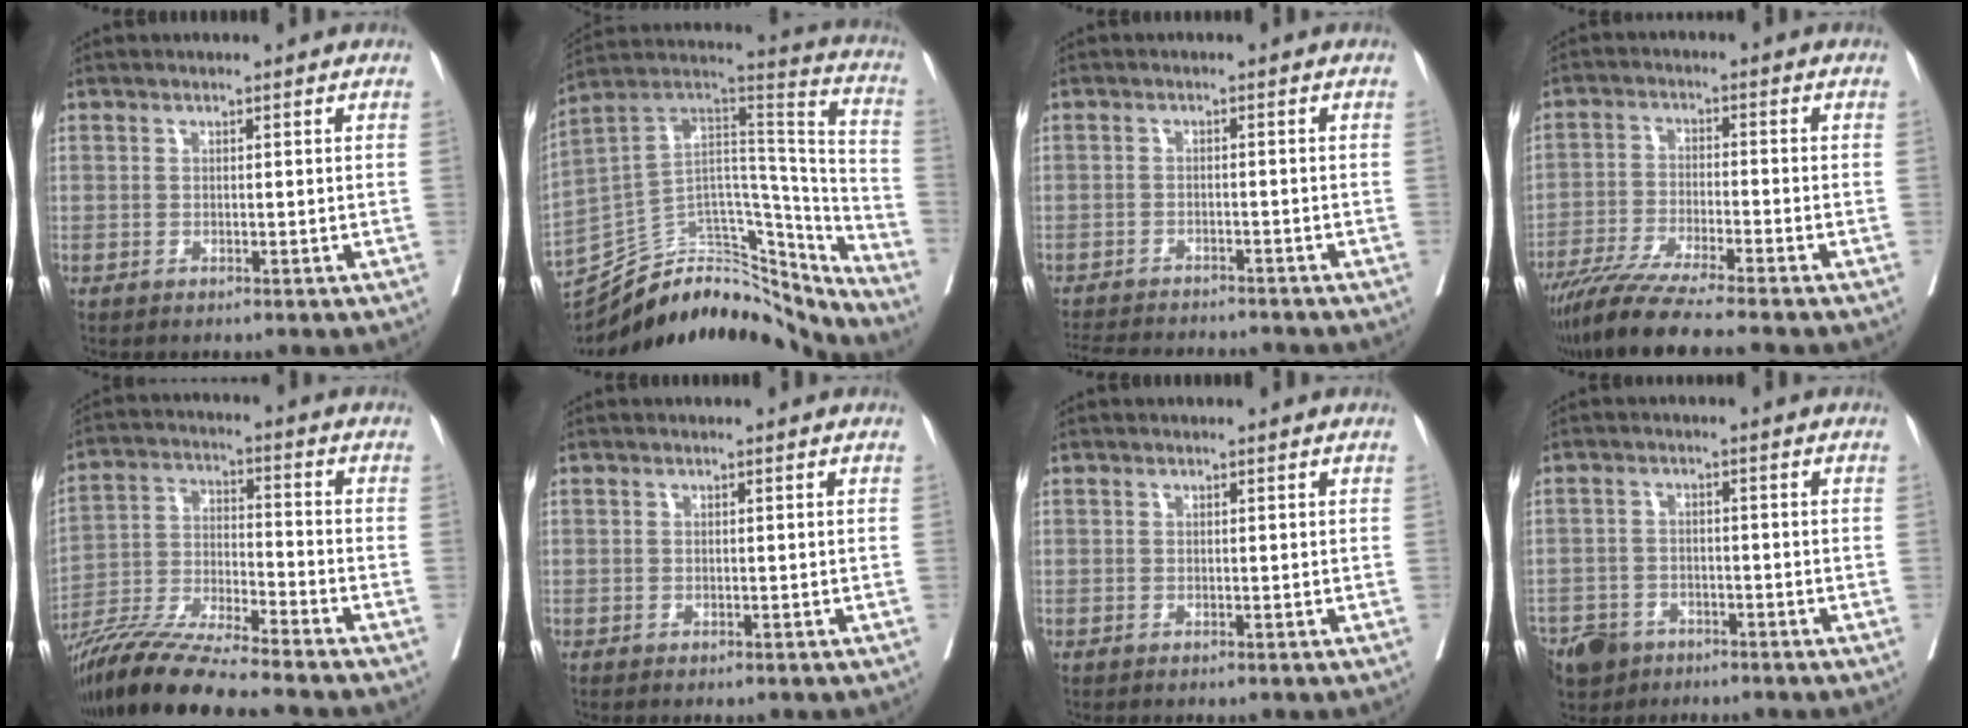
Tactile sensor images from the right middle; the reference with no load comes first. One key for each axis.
{"total": 28.9, "fx": -25.6, "fy": 8.8, "fz": 10.1, "tx": -0.141, "ty": 0.044, "tz": -0.383}
{"total": 12.3, "fx": -11.4, "fy": 2.1, "fz": 4.1, "tx": -0.073, "ty": -0.007, "tz": -0.156}
{"total": 10.8, "fx": -9.2, "fy": -0.9, "fz": 5.6, "tx": -0.083, "ty": -0.031, "tz": -0.155}
{"total": 13.6, "fx": -12.1, "fy": -0.6, "fz": 6.2, "tx": -0.112, "ty": -0.022, "tz": -0.222}
{"total": 0.0}
{"total": 0.0}
{"total": 8.6, "fx": -6.0, "fy": 5.5, "fz": 2.7, "tx": -0.063, "ty": -0.004, "tz": -0.102}